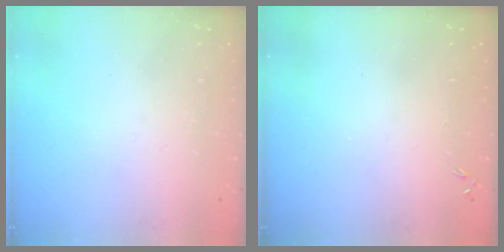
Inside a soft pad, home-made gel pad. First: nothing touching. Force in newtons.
{"total": 0.0}